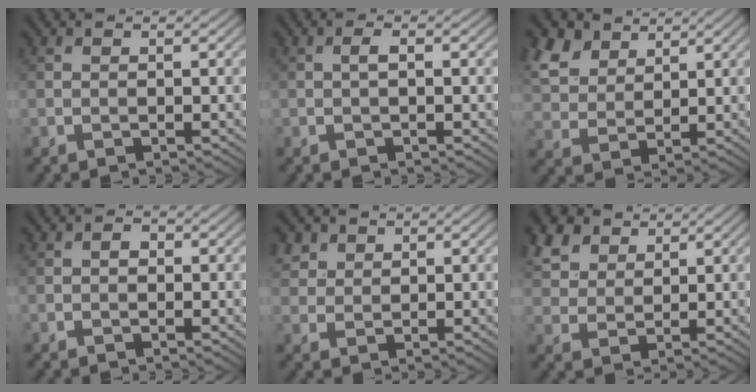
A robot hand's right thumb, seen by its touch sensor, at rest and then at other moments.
{"total": 1.0, "force": [0.0, 0.2, 1.0], "torque": [-0.020, 0.002, -0.001]}
{"total": 7.5, "force": [4.7, 4.5, 3.7], "torque": [-0.111, 0.011, 0.094]}
{"total": 1.0, "force": [-0.2, 0.8, 0.6], "torque": [-0.009, -0.002, -0.007]}
{"total": 3.4, "force": [2.2, 2.4, 1.1], "torque": [-0.039, -0.001, 0.057]}
{"total": 6.5, "force": [4.1, 4.0, 3.0], "torque": [-0.090, 0.011, 0.083]}